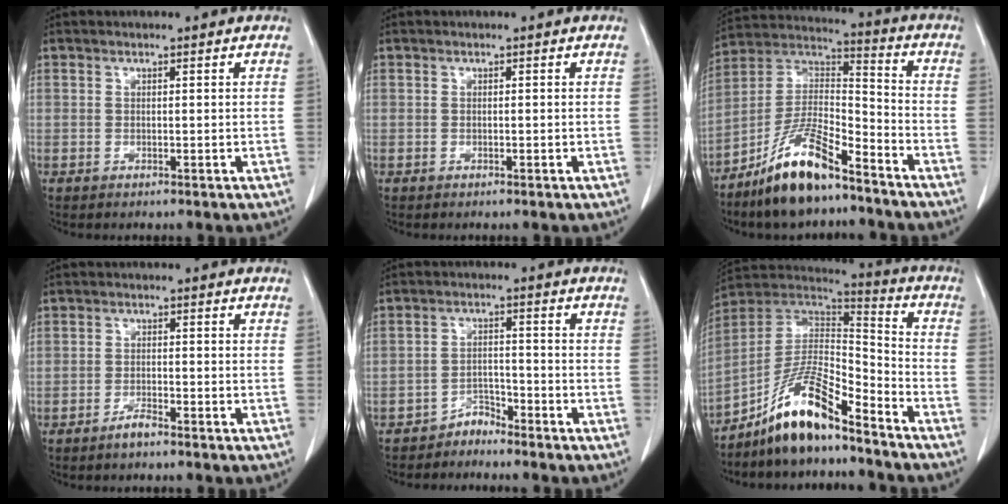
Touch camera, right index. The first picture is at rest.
{"total": 0.0}
{"total": 13.9, "force": [-10.0, 3.2, 9.1], "torque": [-0.178, 0.007, -0.185]}
{"total": 1.8, "force": [-1.5, 0.3, 0.9], "torque": [-0.016, 0.000, -0.027]}
{"total": 2.7, "force": [-2.5, 0.9, -0.2], "torque": [0.013, -0.001, -0.043]}
{"total": 13.1, "force": [-9.8, 2.2, 8.4], "torque": [-0.157, 0.020, -0.176]}